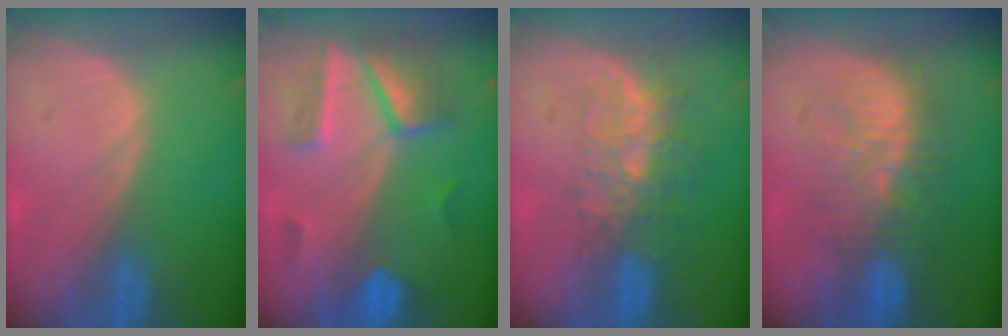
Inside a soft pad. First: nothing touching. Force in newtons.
{"total": 6.8, "press": 6.8, "slide": 0.2}
{"total": 8.3, "press": 6.8, "slide": 4.7}
{"total": 9.3, "press": 9.1, "slide": 2.1}